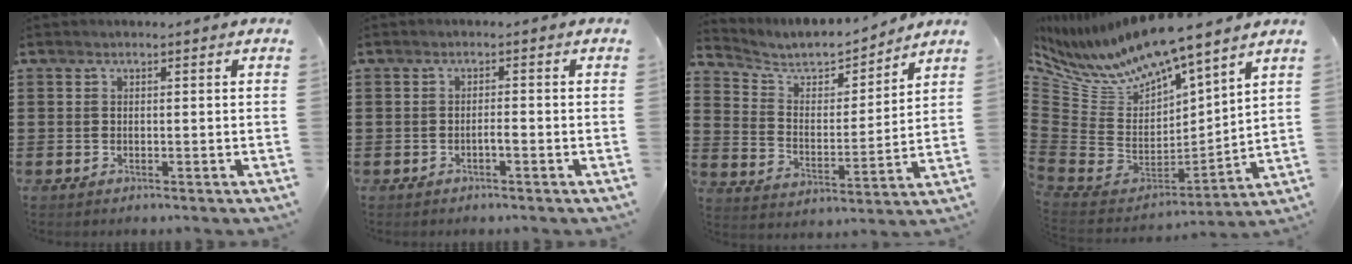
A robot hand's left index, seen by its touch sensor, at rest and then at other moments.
{"total": 1.4, "force": [-0.6, 0.2, 1.2], "torque": [-0.024, -0.001, -0.010]}
{"total": 6.0, "force": [5.4, 2.1, 1.8], "torque": [-0.065, -0.033, 0.089]}
{"total": 8.2, "force": [7.4, 1.5, 3.2], "torque": [-0.112, -0.071, 0.124]}